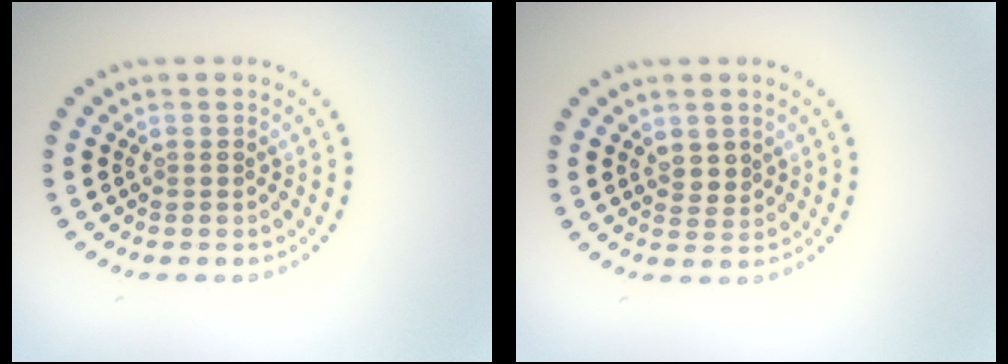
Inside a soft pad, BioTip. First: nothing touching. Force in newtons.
{"total": 1.5, "press": 1.3, "slide": 0.8}